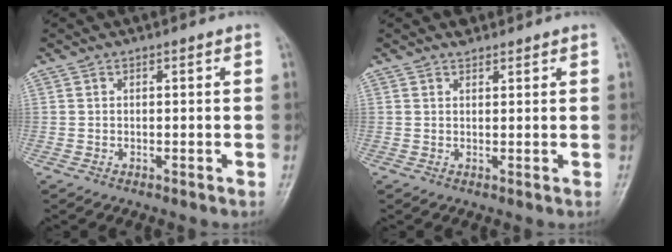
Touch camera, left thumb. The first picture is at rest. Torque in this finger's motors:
{"motor_torque": [0.24, 0.02, 0.02, -0.42, 0.00]}